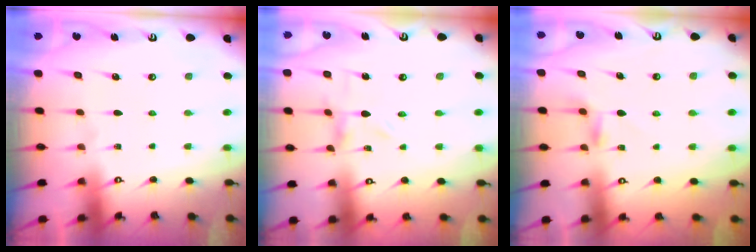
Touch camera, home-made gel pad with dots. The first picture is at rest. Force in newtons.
{"total": 1.2, "press": 1.1, "slide": 0.2}
{"total": 3.0, "press": 2.9, "slide": 0.5}